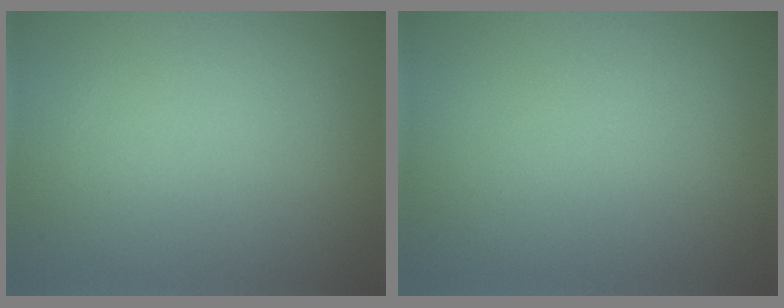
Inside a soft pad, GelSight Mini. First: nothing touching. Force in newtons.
{"total": 0.0}